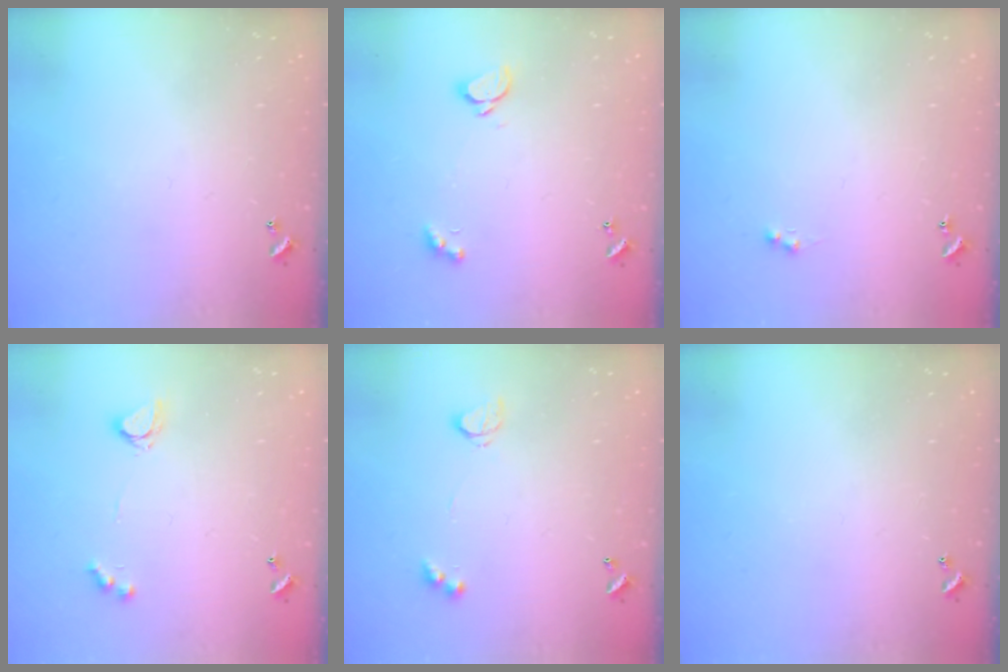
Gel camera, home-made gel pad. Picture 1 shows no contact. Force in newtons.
{"total": 1.8, "press": 1.6, "slide": 0.8}
{"total": 1.0, "press": 0.9, "slide": 0.4}
{"total": 4.0, "press": 4.0, "slide": 0.3}
{"total": 3.7, "press": 3.6, "slide": 0.6}
{"total": 0.0}